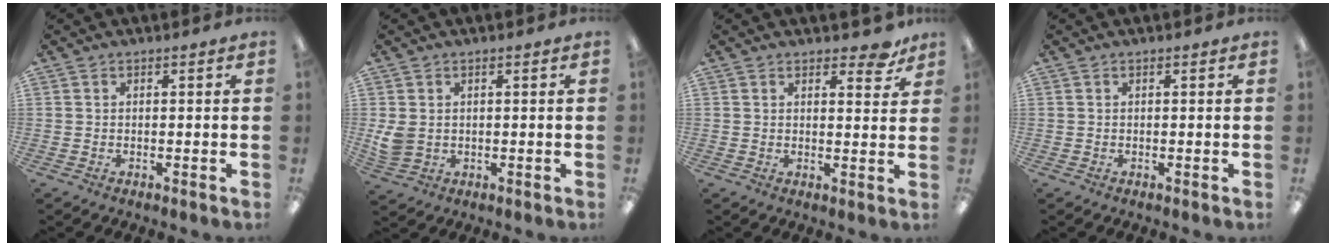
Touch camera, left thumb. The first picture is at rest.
{"total": 4.2, "force": [1.0, 3.4, 2.2], "torque": [-0.042, 0.000, 0.019]}
{"total": 5.3, "force": [4.0, 2.2, 2.6], "torque": [-0.020, -0.023, 0.066]}
{"total": 0.0}